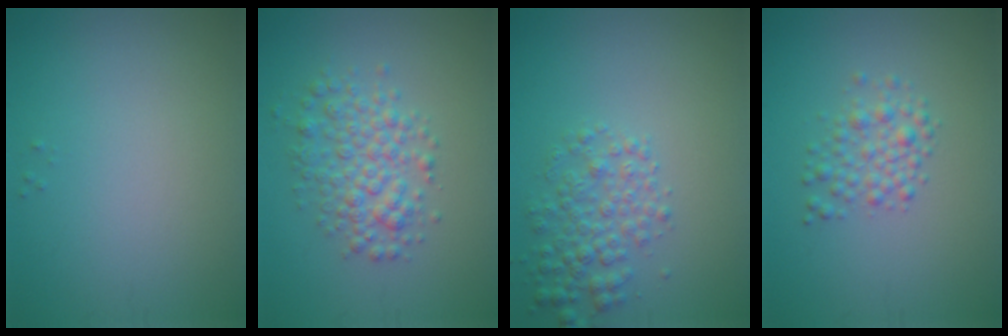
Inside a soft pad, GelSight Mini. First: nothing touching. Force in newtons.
{"total": 3.8, "press": 3.8, "slide": 0.1}
{"total": 3.2, "press": 3.2, "slide": 0.1}
{"total": 2.4, "press": 2.4, "slide": 0.1}